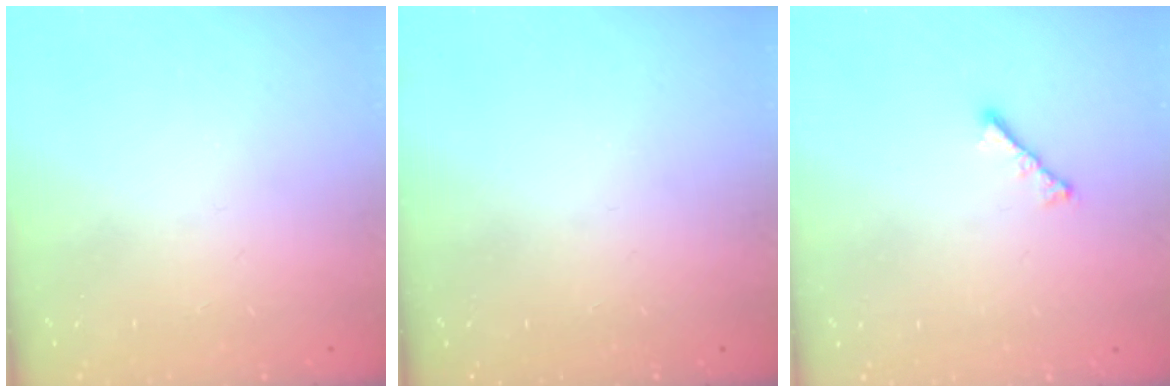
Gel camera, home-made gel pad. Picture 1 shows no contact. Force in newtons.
{"total": 0.0}
{"total": 2.4, "press": 2.3, "slide": 0.6}